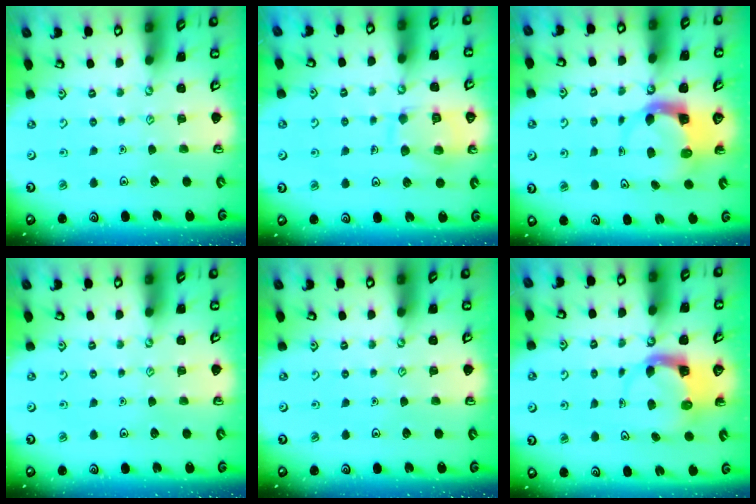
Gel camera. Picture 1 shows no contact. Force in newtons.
{"total": 11.9, "press": 11.9, "slide": 1.1}
{"total": 3.8, "press": 3.7, "slide": 0.6}
{"total": 0.0}
{"total": 0.0}
{"total": 3.9, "press": 3.9, "slide": 0.6}